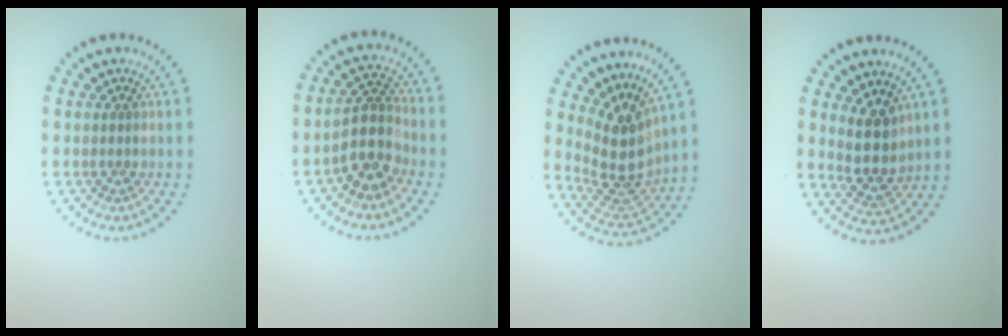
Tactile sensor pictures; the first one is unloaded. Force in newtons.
{"total": 4.0, "press": 3.8, "slide": 1.4}
{"total": 4.2, "press": 3.2, "slide": 2.8}
{"total": 3.4, "press": 3.0, "slide": 1.5}